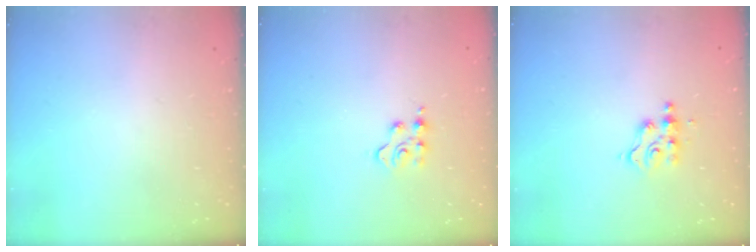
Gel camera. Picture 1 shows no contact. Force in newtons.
{"total": 3.8, "press": 3.8, "slide": 0.5}
{"total": 3.9, "press": 3.9, "slide": 0.5}